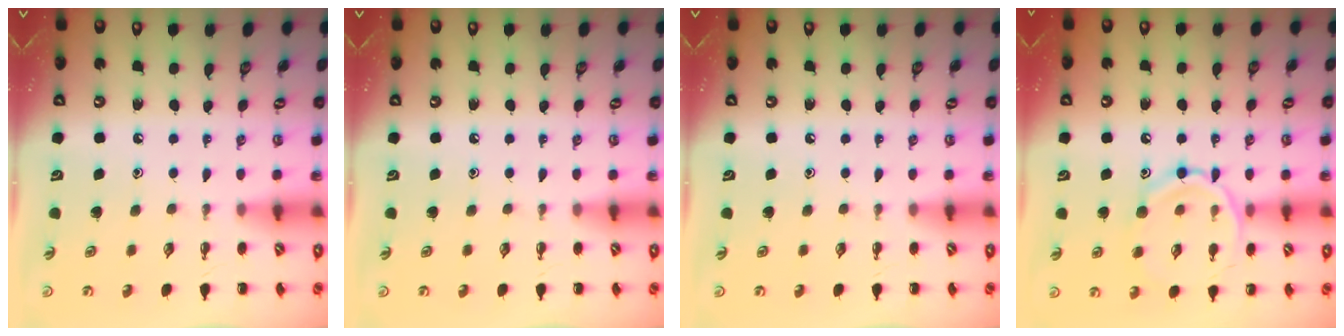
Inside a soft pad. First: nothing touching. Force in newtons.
{"total": 0.0}
{"total": 0.0}
{"total": 13.1, "press": 13.1, "slide": 0.8}